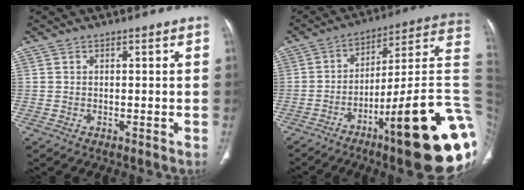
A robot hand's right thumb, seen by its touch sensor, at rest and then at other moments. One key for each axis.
{"total": 28.2, "fx": -9.5, "fy": 4.8, "fz": 26.1, "tx": -0.269, "ty": 0.067, "tz": -0.144}